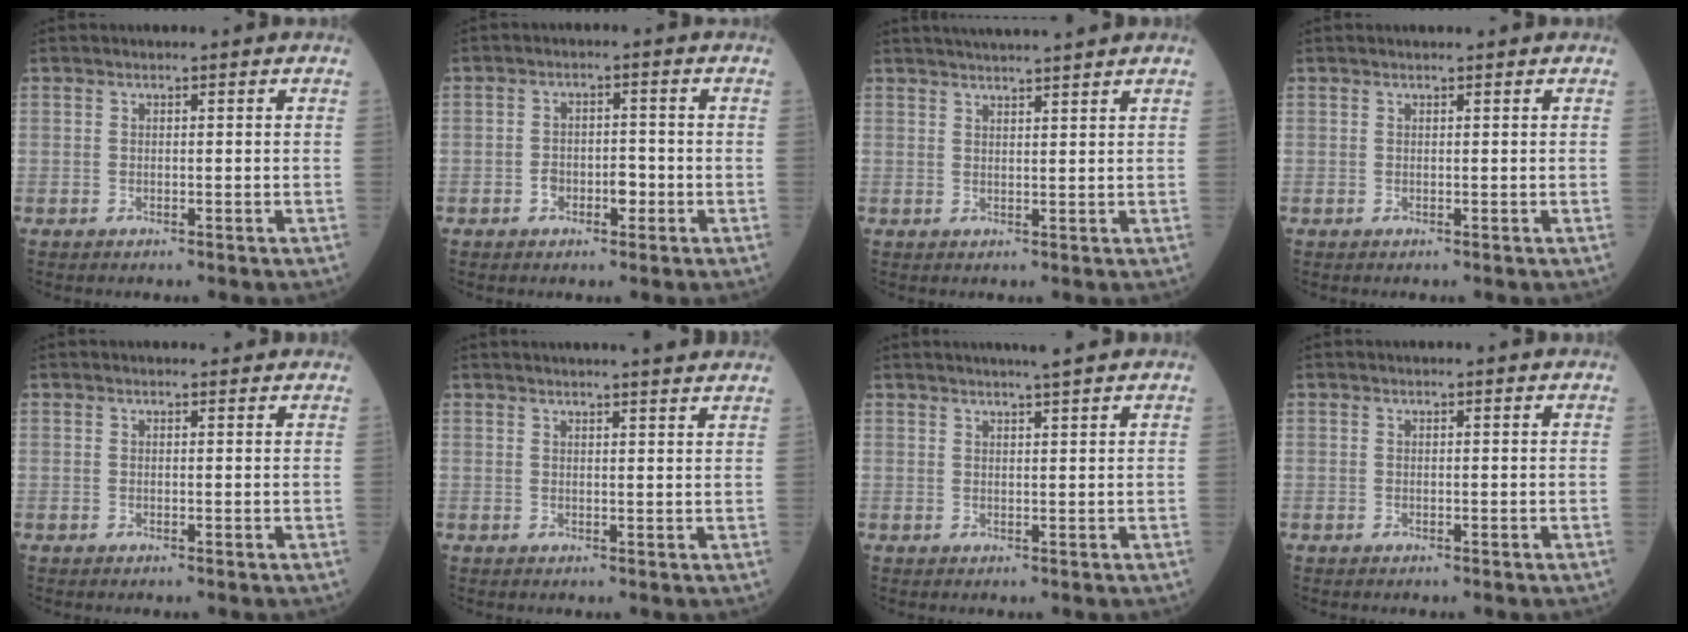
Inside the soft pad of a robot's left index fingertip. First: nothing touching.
{"total": 3.4, "force": [-1.4, 2.0, 2.3], "torque": [-0.038, 0.011, -0.024]}
{"total": 8.2, "force": [7.4, -0.5, 3.5], "torque": [-0.053, 0.024, 0.099]}
{"total": 0.6, "force": [0.5, 0.0, 0.2], "torque": [-0.007, 0.003, 0.010]}
{"total": 1.0, "force": [1.0, 0.2, 0.2], "torque": [-0.012, 0.000, 0.011]}
{"total": 7.7, "force": [7.1, -0.2, 3.2], "torque": [-0.046, 0.011, 0.073]}
{"total": 3.9, "force": [3.3, -0.5, 1.9], "torque": [-0.029, 0.007, 0.046]}
{"total": 0.7, "force": [0.7, 0.0, 0.2], "torque": [-0.004, 0.008, 0.008]}